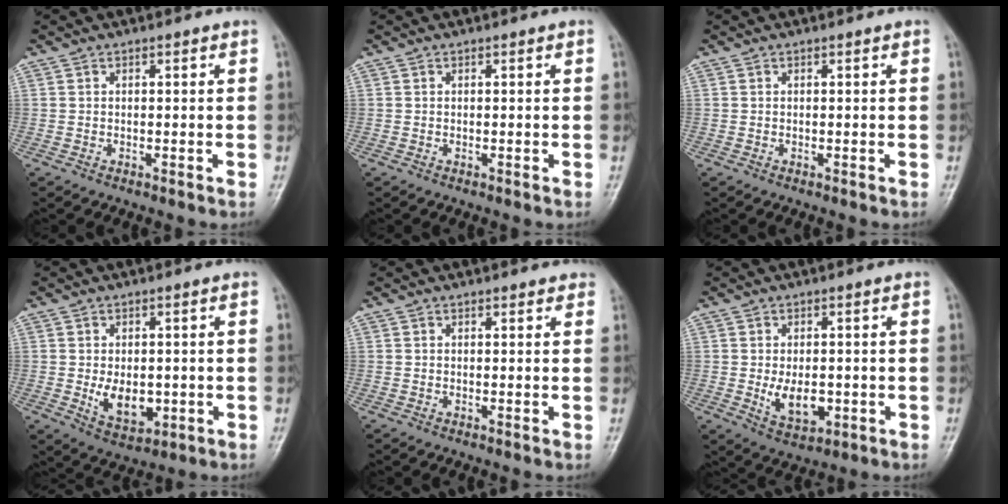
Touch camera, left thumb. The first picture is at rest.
{"total": 0.0}
{"total": 0.0}
{"total": 6.9, "force": [-0.8, 4.4, 5.2], "torque": [-0.064, -0.012, 0.000]}
{"total": 1.3, "force": [1.1, 0.6, 0.4], "torque": [0.007, 0.000, 0.008]}
{"total": 6.6, "force": [-0.9, 4.0, 5.1], "torque": [-0.069, -0.009, -0.005]}